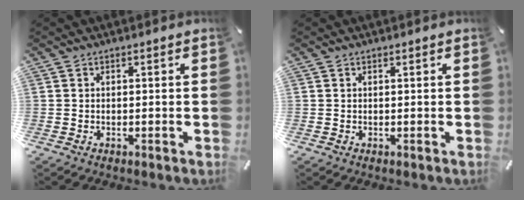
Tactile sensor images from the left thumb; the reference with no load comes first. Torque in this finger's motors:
{"motor_torque": [-0.38, -0.38, -0.12, 0.04, -0.02]}